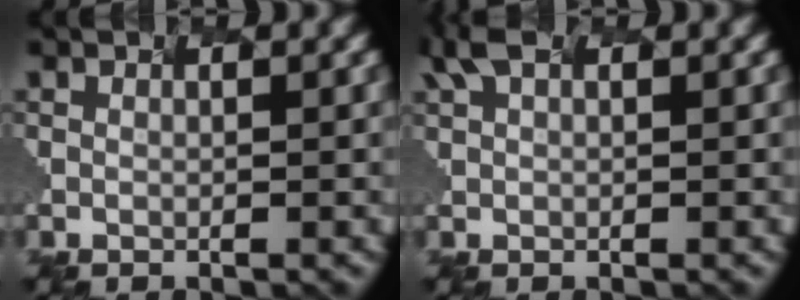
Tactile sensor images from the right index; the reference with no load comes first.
{"total": 1.3, "force": [0.9, -0.1, 0.9], "torque": [-0.032, 0.006, 0.037]}